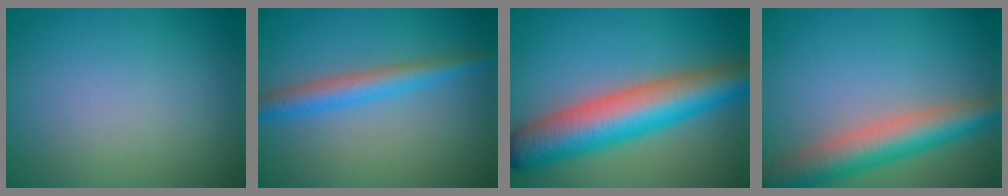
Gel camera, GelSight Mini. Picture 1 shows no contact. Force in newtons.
{"total": 3.4, "press": 3.4, "slide": 0.0}
{"total": 9.6, "press": 9.6, "slide": 0.3}
{"total": 6.6, "press": 6.6, "slide": 0.3}